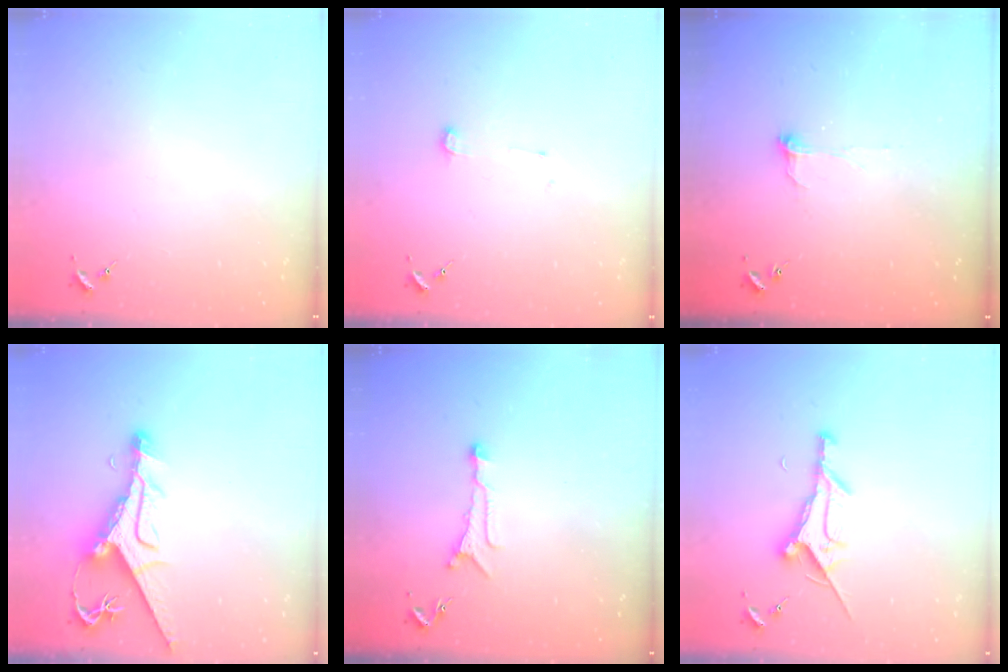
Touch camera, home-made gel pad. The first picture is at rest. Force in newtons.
{"total": 3.6, "press": 3.6, "slide": 0.4}
{"total": 6.2, "press": 6.2, "slide": 0.5}
{"total": 12.4, "press": 12.4, "slide": 1.3}
{"total": 6.2, "press": 6.2, "slide": 0.5}
{"total": 11.6, "press": 11.6, "slide": 1.2}